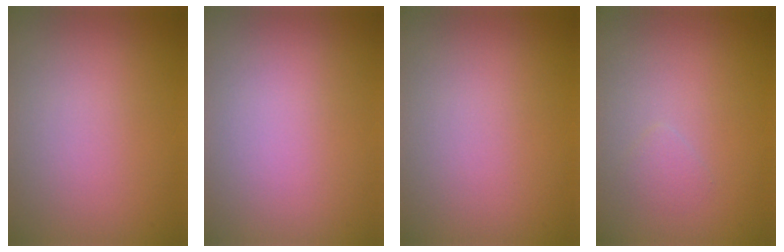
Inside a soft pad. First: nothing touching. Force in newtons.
{"total": 0.0}
{"total": 0.0}
{"total": 0.8, "press": 0.8, "slide": 0.1}